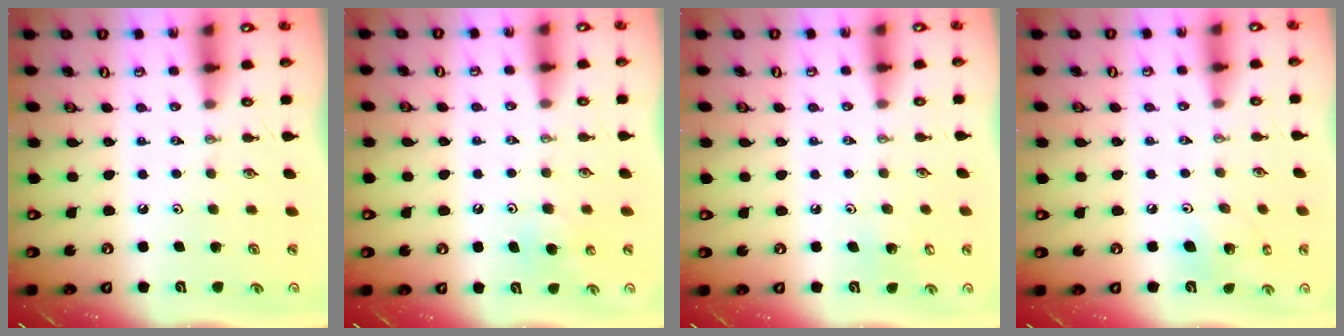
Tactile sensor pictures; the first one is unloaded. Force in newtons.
{"total": 5.4, "press": 5.4, "slide": 0.5}
{"total": 5.3, "press": 5.3, "slide": 0.3}
{"total": 7.9, "press": 7.8, "slide": 1.5}